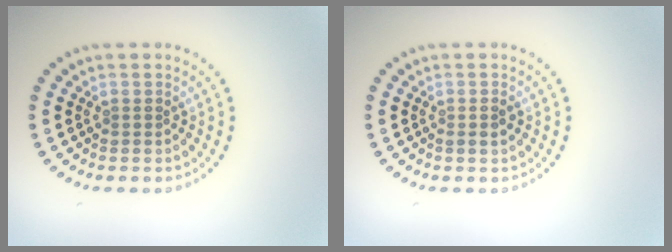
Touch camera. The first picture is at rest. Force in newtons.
{"total": 1.0, "press": 1.0, "slide": 0.3}